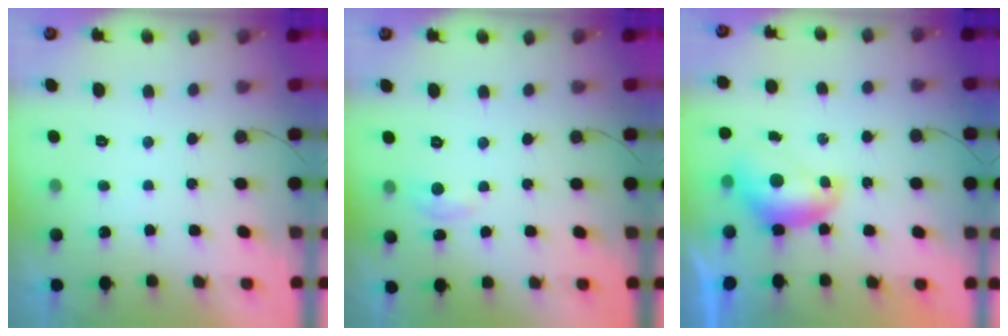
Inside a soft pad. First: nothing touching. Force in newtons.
{"total": 5.0, "press": 5.0, "slide": 0.5}
{"total": 8.0, "press": 8.0, "slide": 0.3}